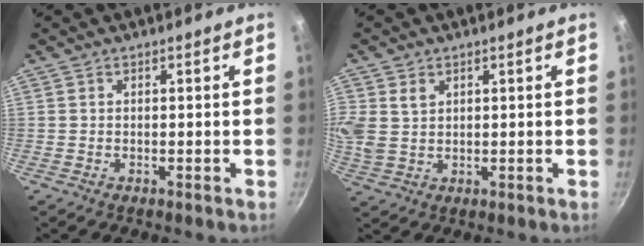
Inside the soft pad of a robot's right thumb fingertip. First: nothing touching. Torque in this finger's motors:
{"motor_torque": [-0.67, 1.12, 0.91, 0.46, 0.11]}